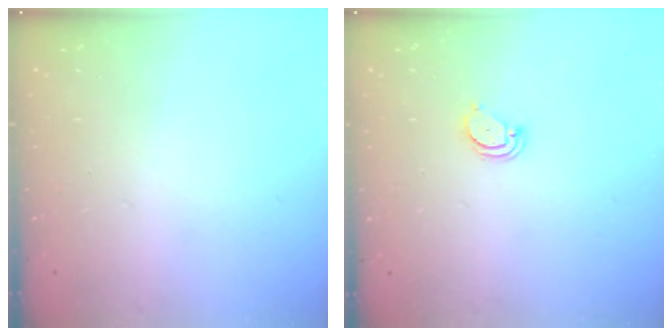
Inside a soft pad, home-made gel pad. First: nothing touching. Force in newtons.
{"total": 2.1, "press": 2.1, "slide": 0.2}